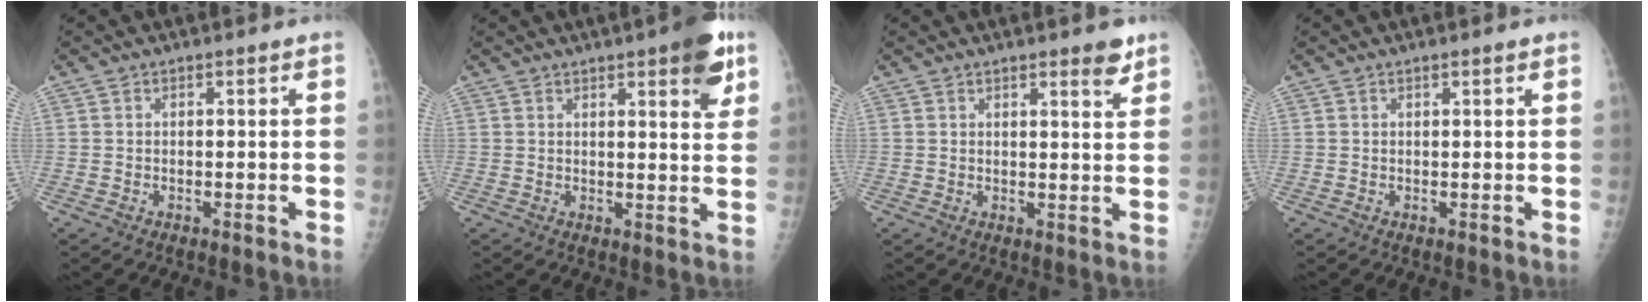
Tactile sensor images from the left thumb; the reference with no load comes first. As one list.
[{"total": 8.2, "force": [4.5, 2.0, 6.6], "torque": [-0.071, -0.018, 0.053]}, {"total": 3.9, "force": [2.7, 0.7, 2.6], "torque": [-0.028, -0.019, 0.034]}, {"total": 0.9, "force": [0.6, 0.0, 0.6], "torque": [-0.010, -0.002, 0.010]}]